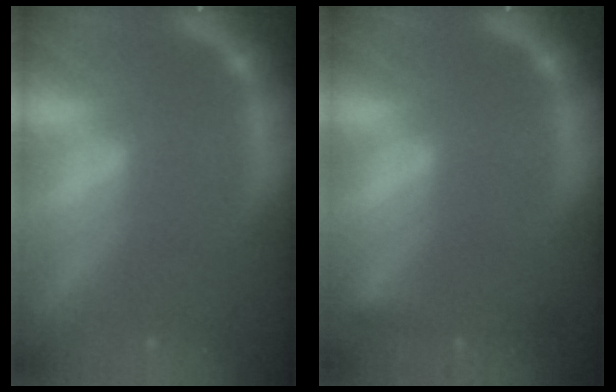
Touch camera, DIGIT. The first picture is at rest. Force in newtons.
{"total": 2.4}